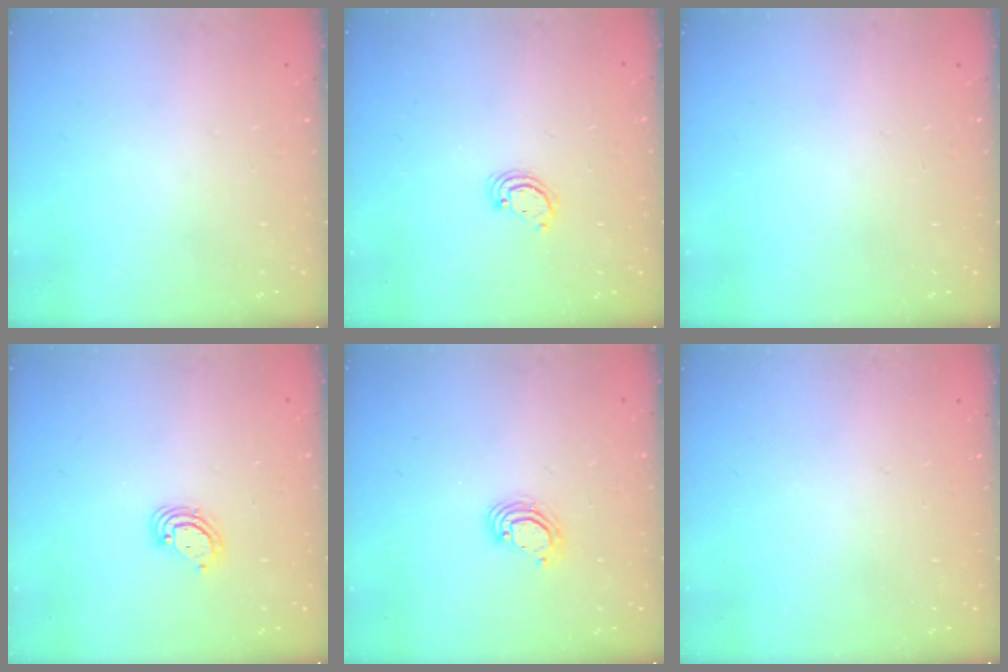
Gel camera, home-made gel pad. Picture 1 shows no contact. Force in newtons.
{"total": 2.6, "press": 2.6, "slide": 0.3}
{"total": 0.0}
{"total": 3.6, "press": 3.6, "slide": 0.3}
{"total": 4.8, "press": 4.8, "slide": 0.3}
{"total": 0.0}